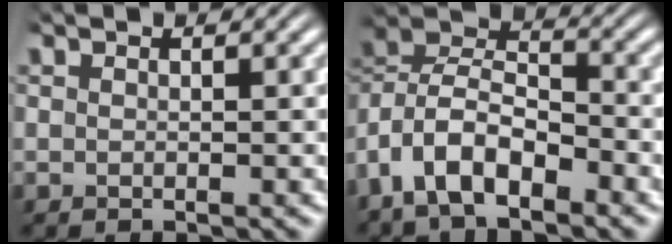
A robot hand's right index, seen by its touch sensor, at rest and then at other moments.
{"total": 8.7, "force": [0.1, 7.2, 4.8], "torque": [-0.126, -0.005, -0.016]}